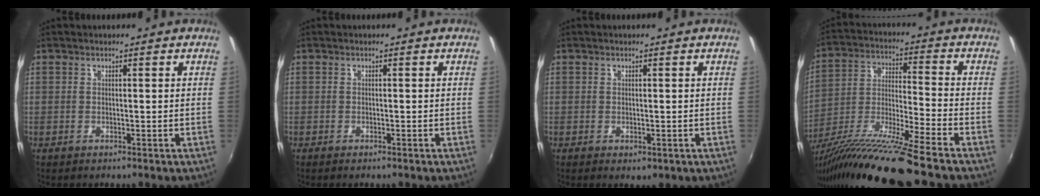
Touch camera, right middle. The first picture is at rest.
{"total": 0.9, "force": [-0.8, 0.3, 0.4], "torque": [-0.011, -0.003, -0.014]}
{"total": 1.7, "force": [-0.5, 1.1, 1.1], "torque": [-0.018, -0.007, -0.005]}
{"total": 17.6, "force": [-13.8, -1.4, 10.7], "torque": [-0.200, -0.037, -0.252]}